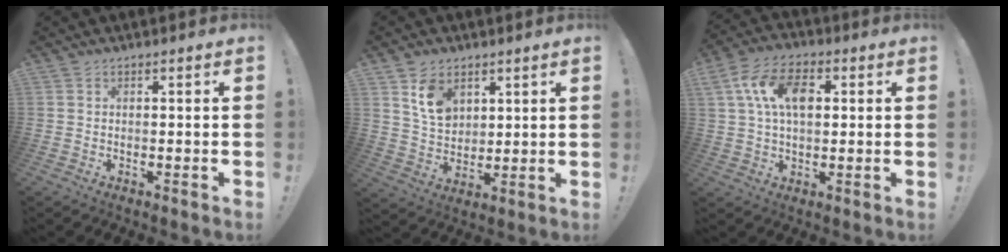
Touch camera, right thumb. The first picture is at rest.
{"total": 9.6, "force": [5.2, 6.7, 4.5], "torque": [-0.076, -0.019, 0.103]}
{"total": 12.9, "force": [3.3, 7.9, 9.7], "torque": [-0.174, 0.008, 0.061]}